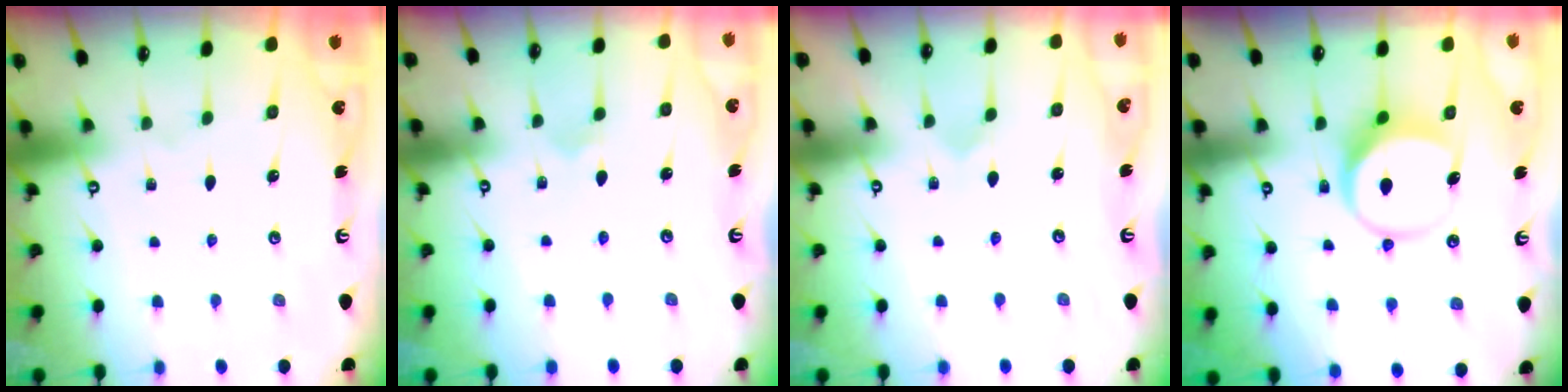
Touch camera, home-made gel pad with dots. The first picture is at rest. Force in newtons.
{"total": 2.9, "press": 2.9, "slide": 0.6}
{"total": 2.8, "press": 2.8, "slide": 0.3}
{"total": 7.5, "press": 7.4, "slide": 0.7}